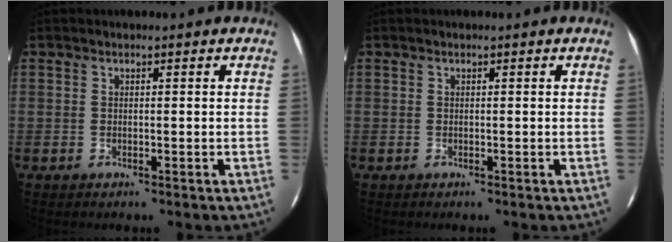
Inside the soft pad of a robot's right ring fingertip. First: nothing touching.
{"total": 0.0}